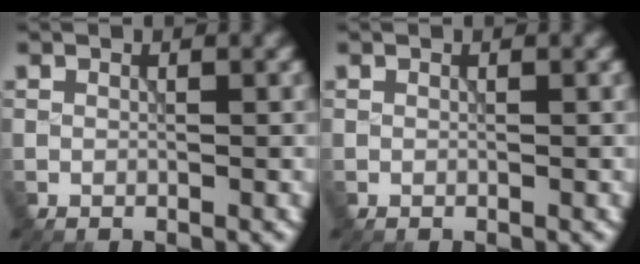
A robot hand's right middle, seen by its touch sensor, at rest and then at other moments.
{"total": 0.0}